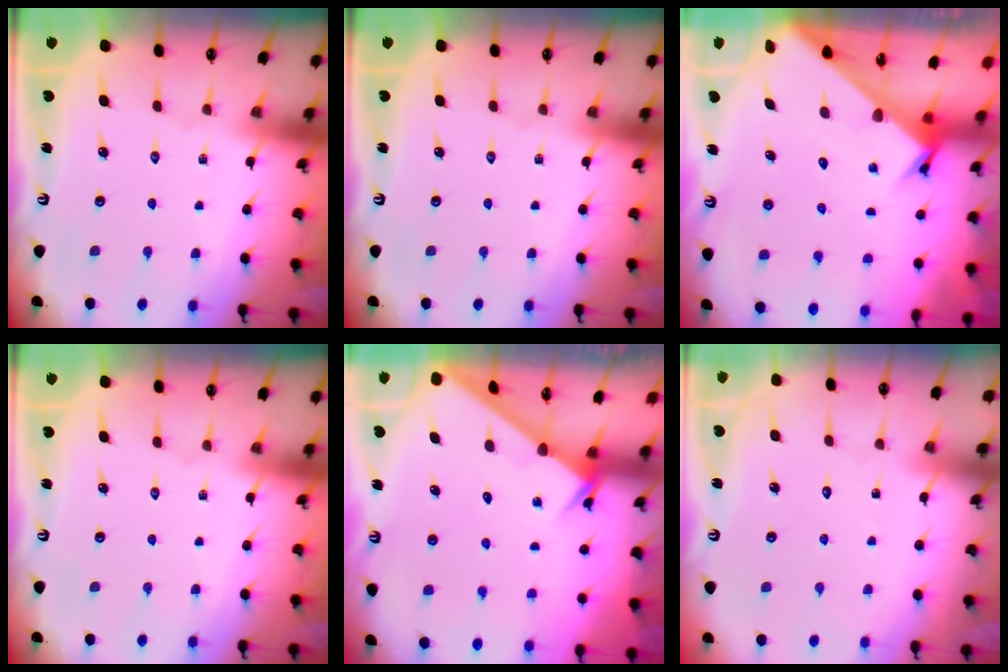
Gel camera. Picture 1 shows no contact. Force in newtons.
{"total": 0.0}
{"total": 2.6, "press": 2.6, "slide": 0.2}
{"total": 0.0}
{"total": 1.8, "press": 1.8, "slide": 0.2}
{"total": 3.5, "press": 3.5, "slide": 0.2}